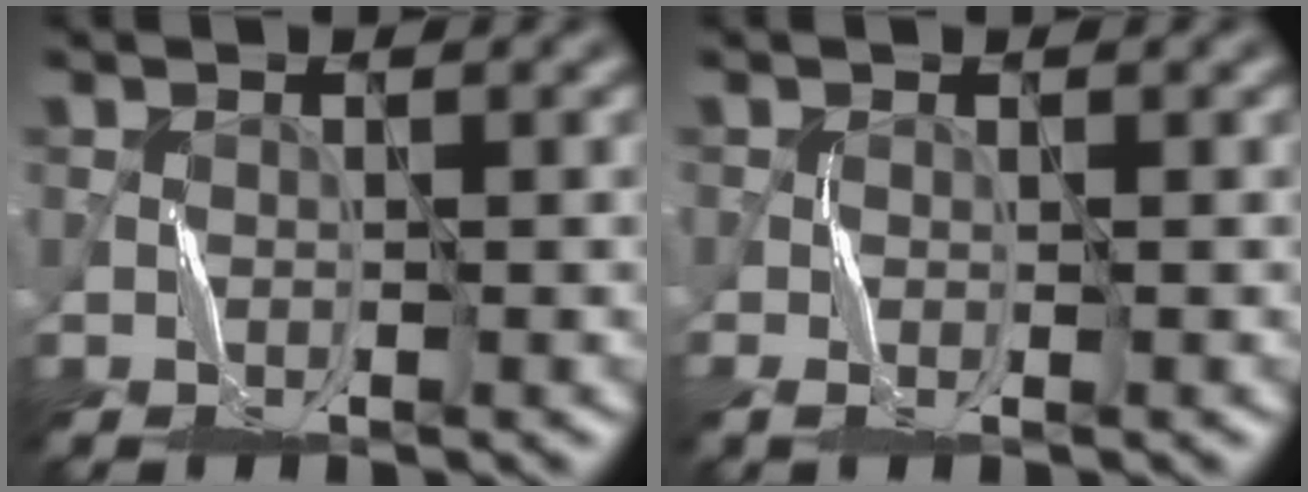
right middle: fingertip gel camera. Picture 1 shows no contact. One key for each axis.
{"total": 1.3, "fx": -0.5, "fy": 0.3, "fz": 1.2, "tx": -0.031, "ty": -0.004, "tz": -0.012}